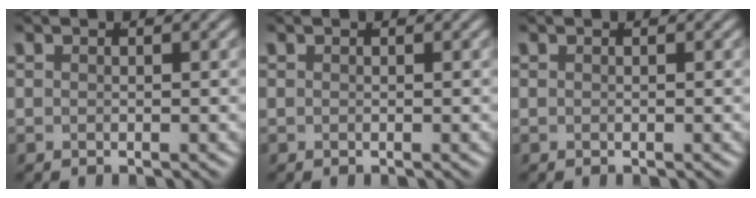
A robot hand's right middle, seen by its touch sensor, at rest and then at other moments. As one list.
[{"total": 0.0}, {"total": 0.0}]